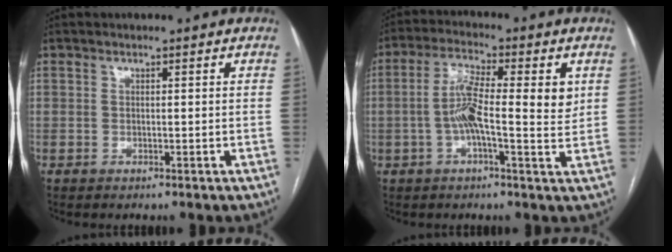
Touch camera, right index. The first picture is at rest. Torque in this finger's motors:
{"motor_torque": [0.37, -0.05, 0.59, 0.07]}